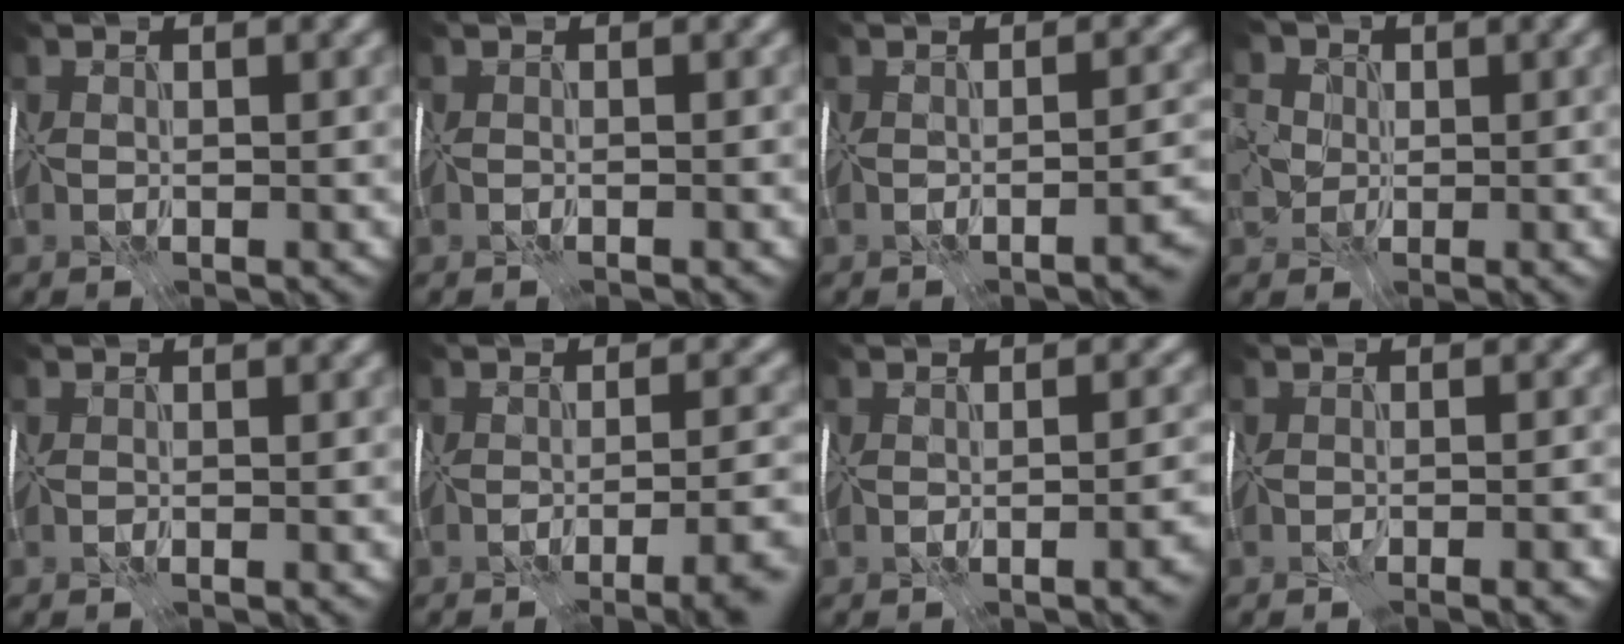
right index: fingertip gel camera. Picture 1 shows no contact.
{"total": 0.7, "force": [-0.6, -0.3, -0.1], "torque": [0.008, -0.008, -0.012]}
{"total": 3.6, "force": [-2.5, 0.4, 2.5], "torque": [-0.023, -0.011, -0.030]}
{"total": 5.3, "force": [0.5, 4.4, 2.8], "torque": [-0.061, 0.019, -0.014]}
{"total": 0.6, "force": [-0.5, -0.1, 0.3], "torque": [0.005, -0.008, -0.011]}
{"total": 6.5, "force": [-4.7, 1.0, 4.5], "torque": [-0.048, -0.009, -0.050]}
{"total": 3.8, "force": [-1.9, 0.8, 3.1], "torque": [-0.025, -0.010, -0.019]}
{"total": 2.7, "force": [-2.2, -0.1, 1.5], "torque": [-0.015, -0.008, -0.026]}